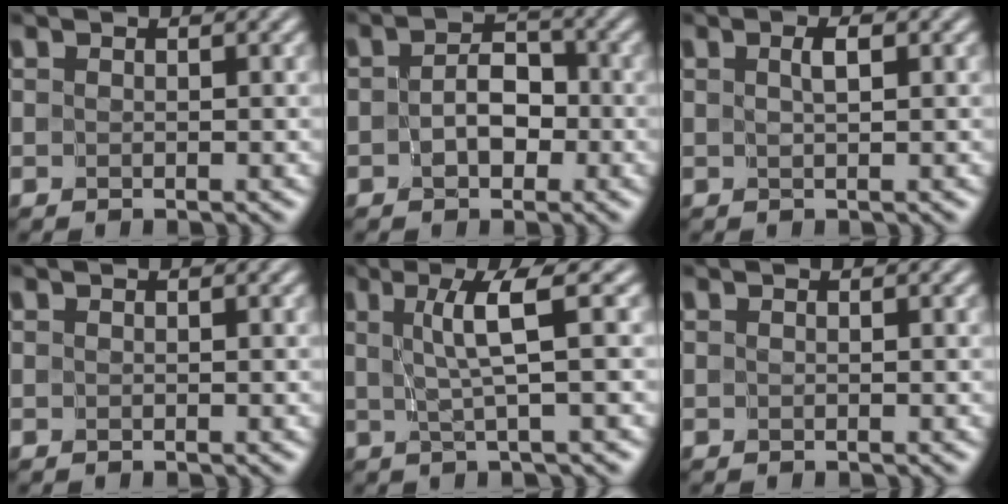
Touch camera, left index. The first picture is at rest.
{"total": 2.9, "force": [-0.8, 1.9, 2.1], "torque": [-0.032, -0.002, -0.017]}
{"total": 1.0, "force": [0.4, 0.1, 0.9], "torque": [-0.014, 0.000, 0.007]}
{"total": 0.0}
{"total": 4.0, "force": [0.8, 0.2, 3.9], "torque": [-0.066, -0.001, 0.015]}
{"total": 0.0}